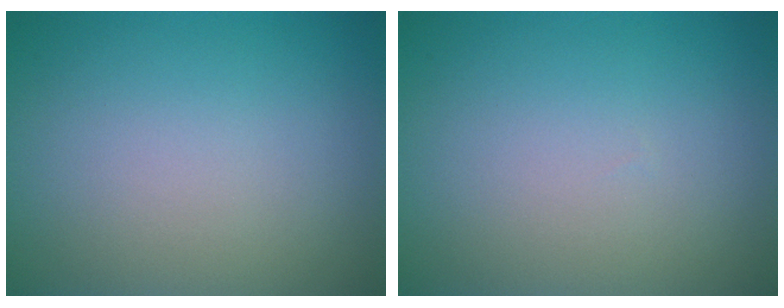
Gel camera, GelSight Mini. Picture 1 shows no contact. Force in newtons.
{"total": 0.0}